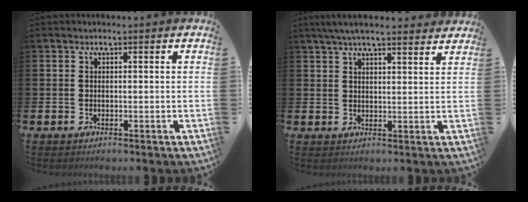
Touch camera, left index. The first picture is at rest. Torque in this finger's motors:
{"motor_torque": [0.89, -0.91, 0.03, 0.04]}